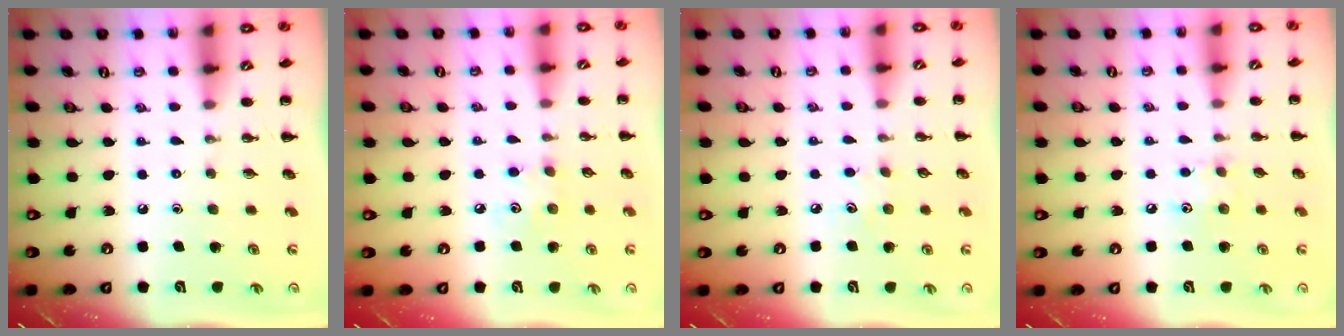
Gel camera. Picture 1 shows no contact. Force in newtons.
{"total": 4.5, "press": 4.3, "slide": 1.1}
{"total": 3.7, "press": 3.5, "slide": 0.9}
{"total": 7.0, "press": 6.8, "slide": 1.5}